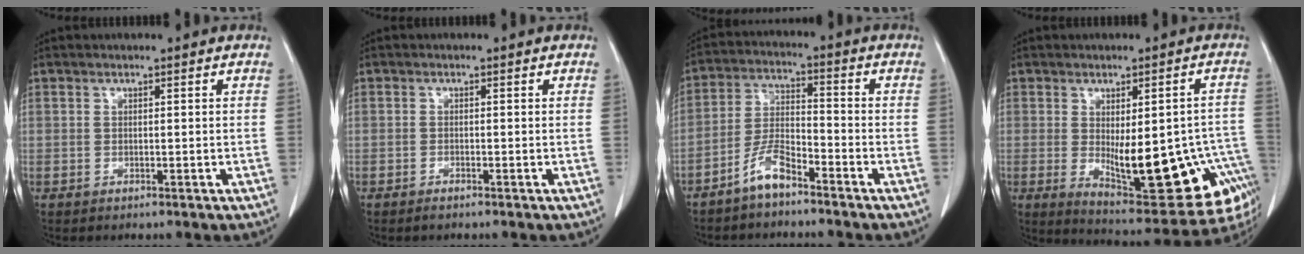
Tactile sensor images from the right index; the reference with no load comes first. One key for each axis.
{"total": 0.9, "fx": -0.8, "fy": 0.1, "fz": 0.4, "tx": -0.007, "ty": -0.001, "tz": -0.012}
{"total": 6.1, "fx": -4.7, "fy": 1.4, "fz": 3.7, "tx": -0.084, "ty": -0.001, "tz": -0.097}
{"total": 19.3, "fx": -5.2, "fy": 6.3, "fz": 17.5, "tx": -0.160, "ty": 0.009, "tz": -0.047}